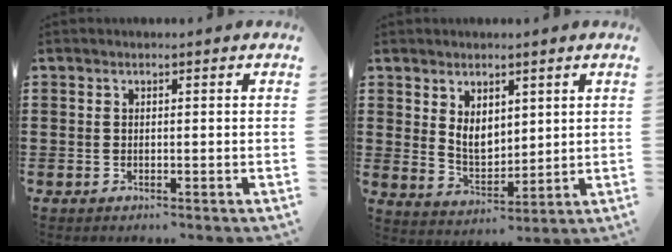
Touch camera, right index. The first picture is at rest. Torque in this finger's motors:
{"motor_torque": [0.92, 1.22, 0.32, 0.12]}